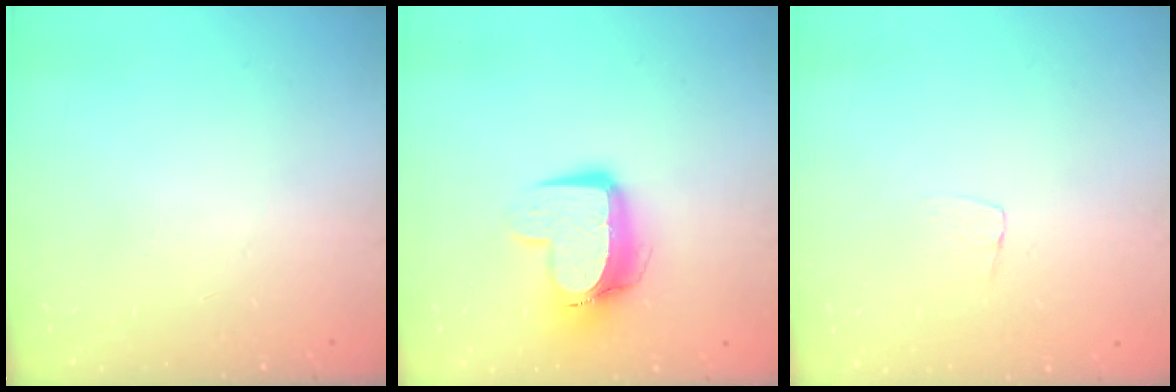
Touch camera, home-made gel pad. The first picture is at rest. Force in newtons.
{"total": 12.2, "press": 12.1, "slide": 1.2}
{"total": 3.3, "press": 3.3, "slide": 0.2}